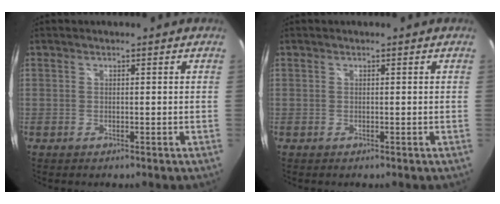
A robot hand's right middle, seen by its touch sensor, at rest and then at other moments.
{"total": 0.0}